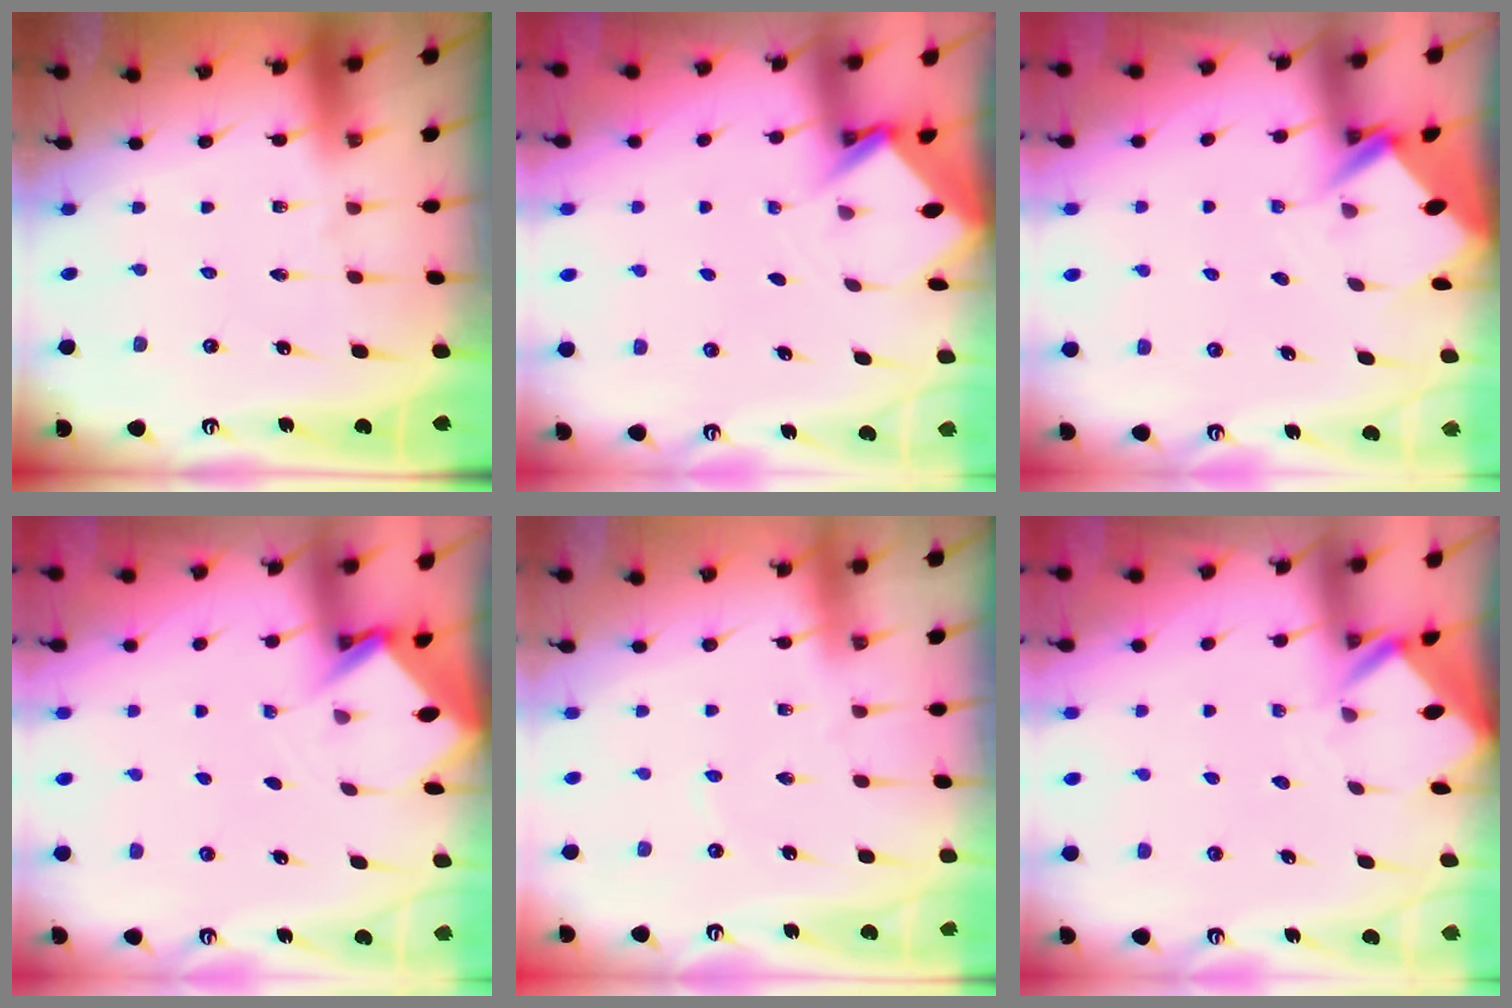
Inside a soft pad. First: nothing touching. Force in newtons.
{"total": 3.0, "press": 3.0, "slide": 0.2}
{"total": 4.2, "press": 4.1, "slide": 0.4}
{"total": 2.9, "press": 2.9, "slide": 0.2}
{"total": 1.1, "press": 1.1, "slide": 0.2}
{"total": 2.9, "press": 2.9, "slide": 0.2}